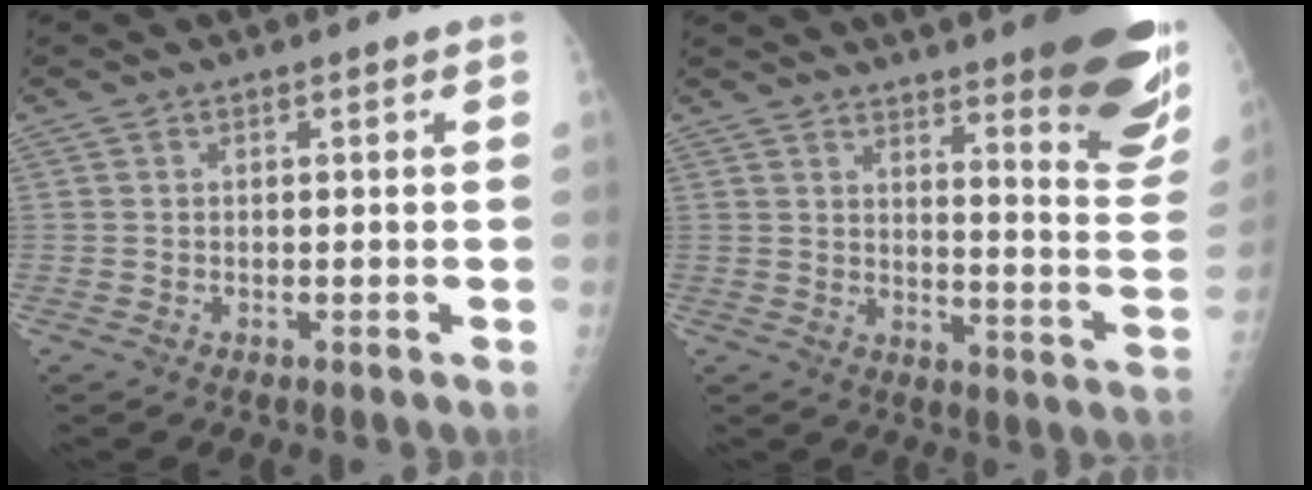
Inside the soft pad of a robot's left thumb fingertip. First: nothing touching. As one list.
[{"total": 24.1, "force": [15.9, 4.8, 17.5], "torque": [-0.188, -0.093, 0.199]}]